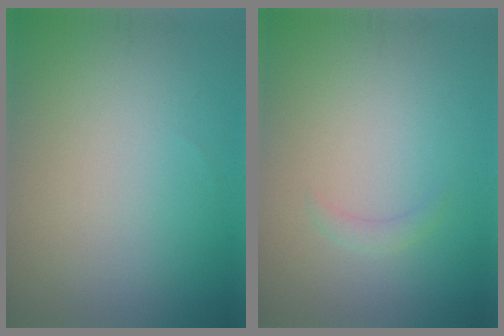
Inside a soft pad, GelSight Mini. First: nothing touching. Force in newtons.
{"total": 1.0, "press": 1.0, "slide": 0.1}